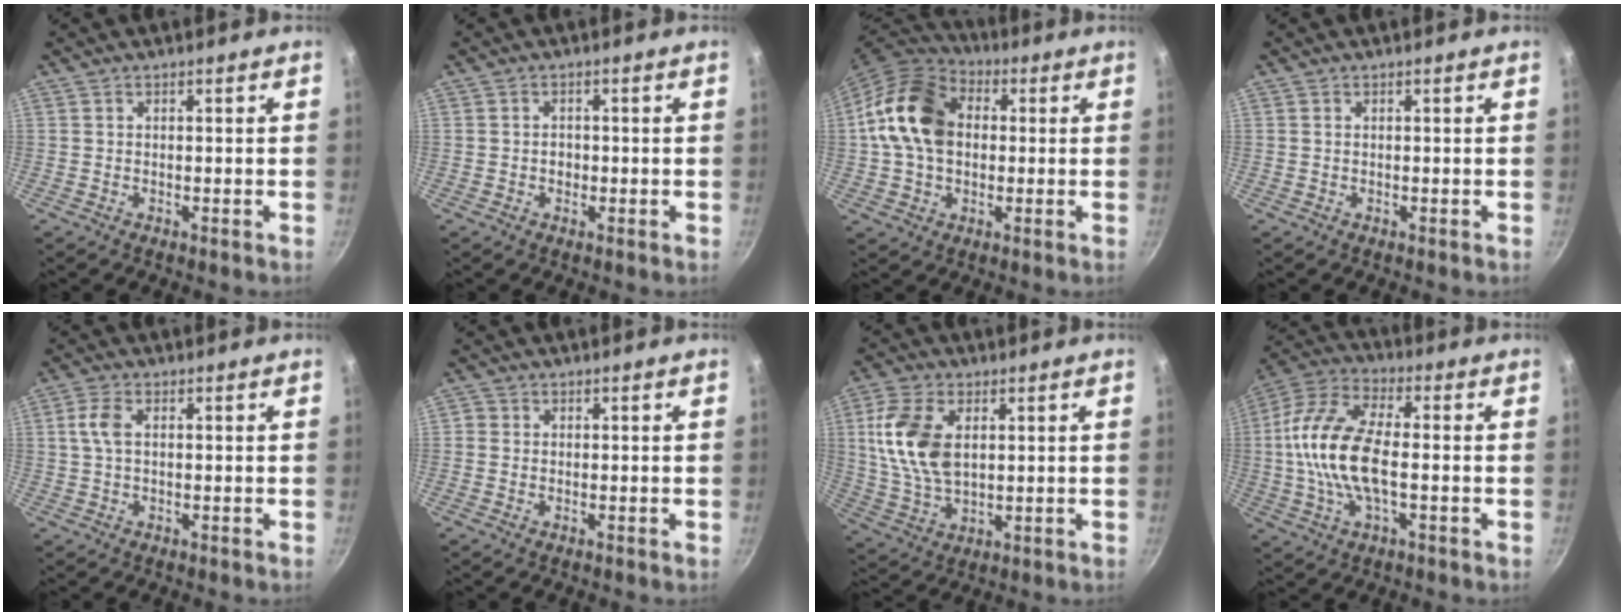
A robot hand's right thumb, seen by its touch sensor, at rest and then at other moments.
{"total": 1.7, "force": [-0.3, 1.4, 0.9], "torque": [-0.008, 0.006, -0.006]}
{"total": 16.2, "force": [1.5, 11.8, 10.9], "torque": [-0.178, 0.023, 0.012]}
{"total": 0.0}
{"total": 3.8, "force": [0.7, 2.1, 3.1], "torque": [-0.071, 0.007, 0.012]}
{"total": 1.1, "force": [0.0, 1.0, 0.4], "torque": [-0.007, 0.002, -0.004]}
{"total": 12.9, "force": [2.8, 7.6, 10.0], "torque": [-0.191, -0.010, 0.060]}
{"total": 16.2, "force": [-0.9, 7.6, 14.2], "torque": [-0.281, 0.031, -0.036]}